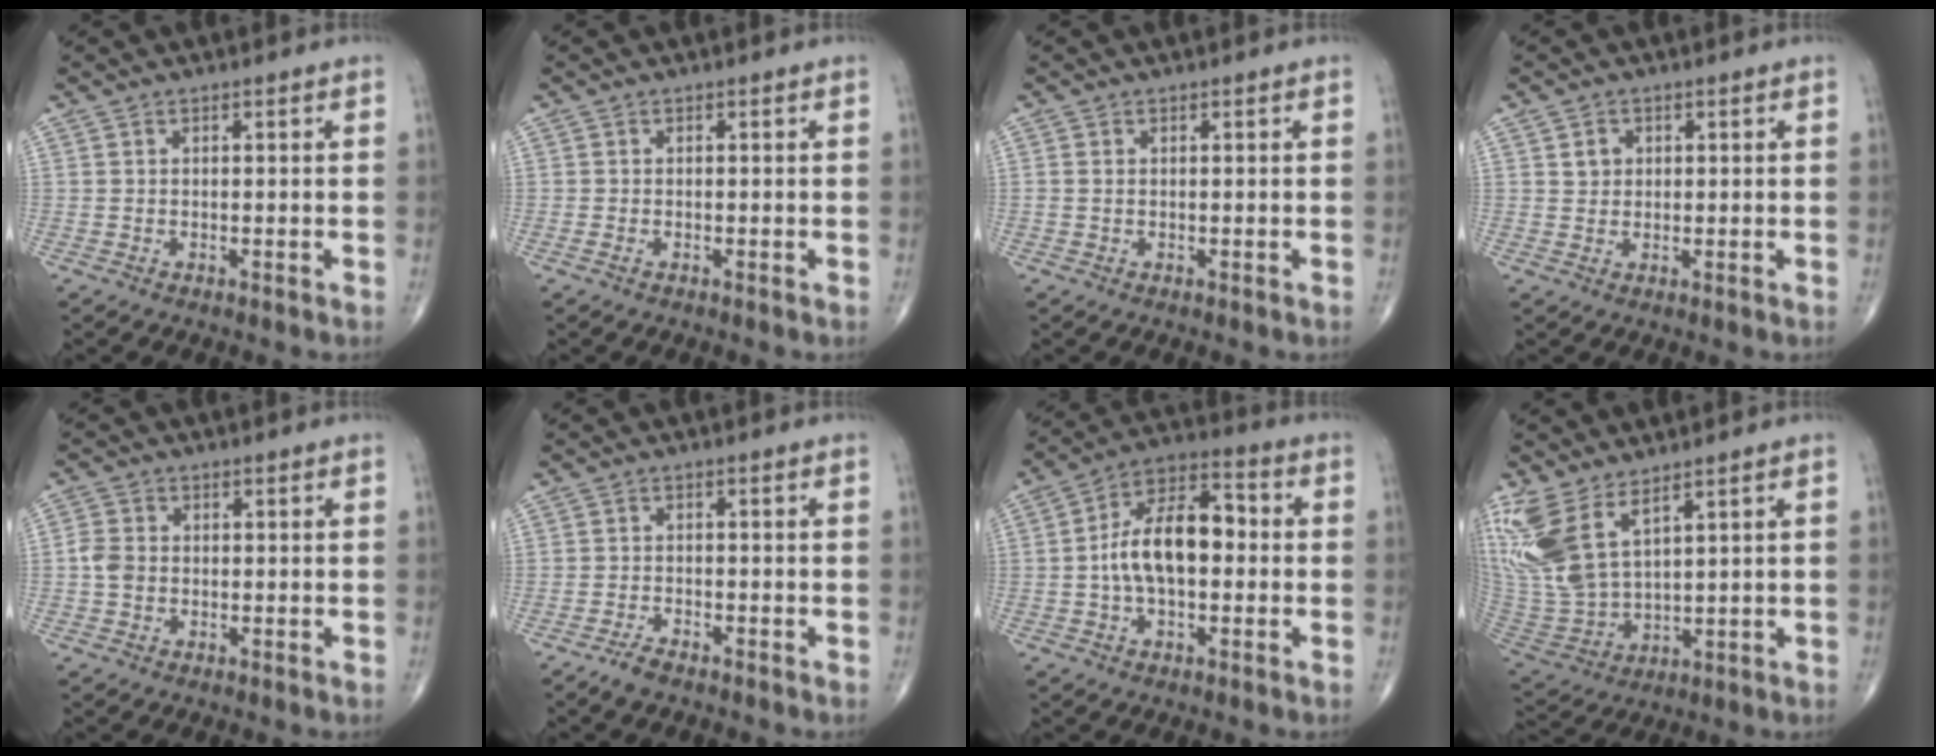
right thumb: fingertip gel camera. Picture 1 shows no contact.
{"total": 0.7, "force": [-0.4, 0.3, 0.5], "torque": [-0.012, -0.002, -0.008]}
{"total": 0.6, "force": [0.0, 0.4, 0.4], "torque": [-0.011, 0.003, 0.004]}
{"total": 2.4, "force": [0.8, 2.1, 1.0], "torque": [-0.004, -0.003, 0.012]}
{"total": 3.5, "force": [-0.3, 2.9, 1.9], "torque": [-0.031, 0.009, -0.010]}
{"total": 2.6, "force": [-2.2, 0.8, 1.2], "torque": [-0.030, 0.006, -0.041]}
{"total": 14.0, "force": [-0.4, 7.6, 11.7], "torque": [-0.193, 0.037, -0.018]}
{"total": 14.4, "force": [7.9, 6.6, 10.0], "torque": [-0.224, -0.034, 0.182]}